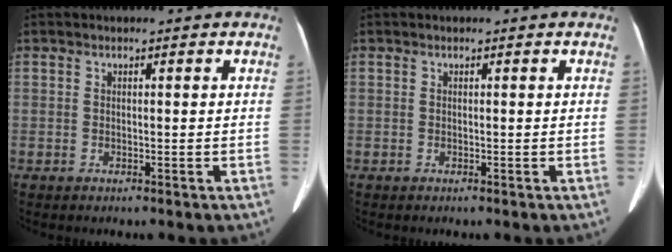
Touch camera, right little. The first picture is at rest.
{"total": 0.0}